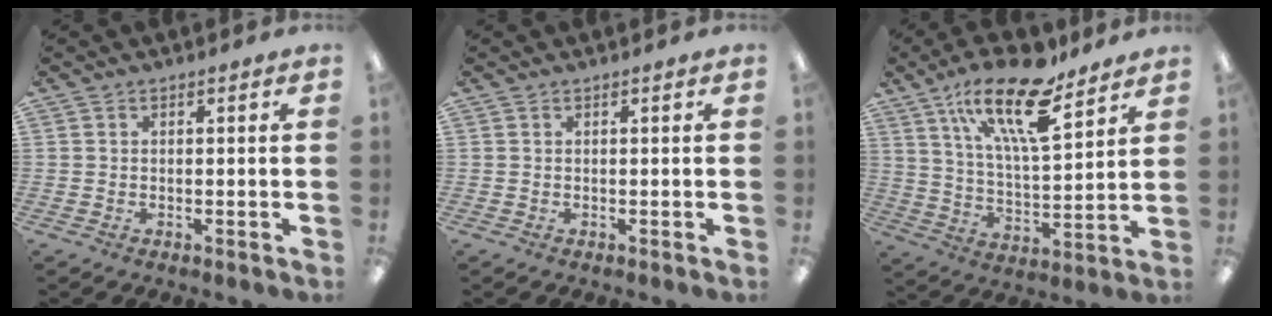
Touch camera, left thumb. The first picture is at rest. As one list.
[{"total": 0.0}, {"total": 20.2, "force": [13.0, 7.2, 13.6], "torque": [-0.226, -0.071, 0.219]}]